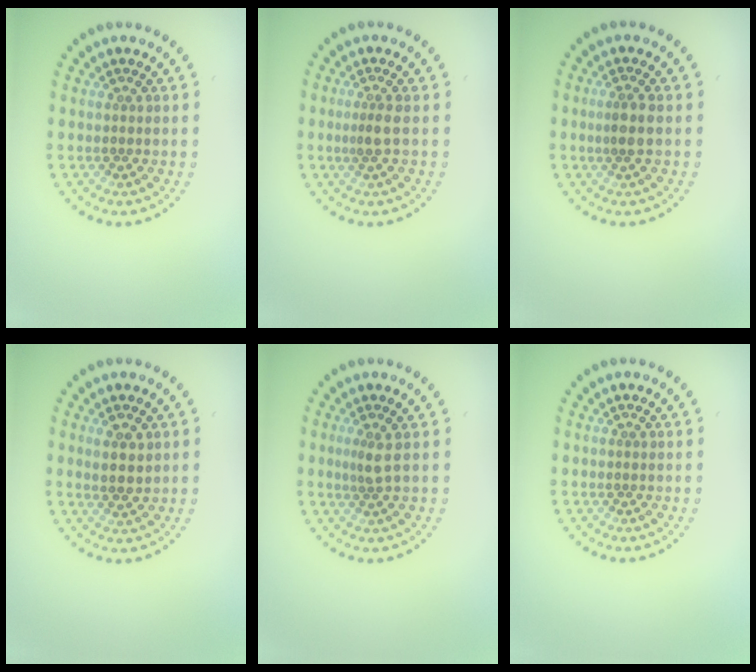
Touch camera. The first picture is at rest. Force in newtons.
{"total": 1.6, "press": 1.3, "slide": 1.0}
{"total": 2.0, "press": 1.8, "slide": 1.1}
{"total": 2.5, "press": 2.3, "slide": 1.0}
{"total": 1.4, "press": 1.0, "slide": 0.9}
{"total": 0.0}